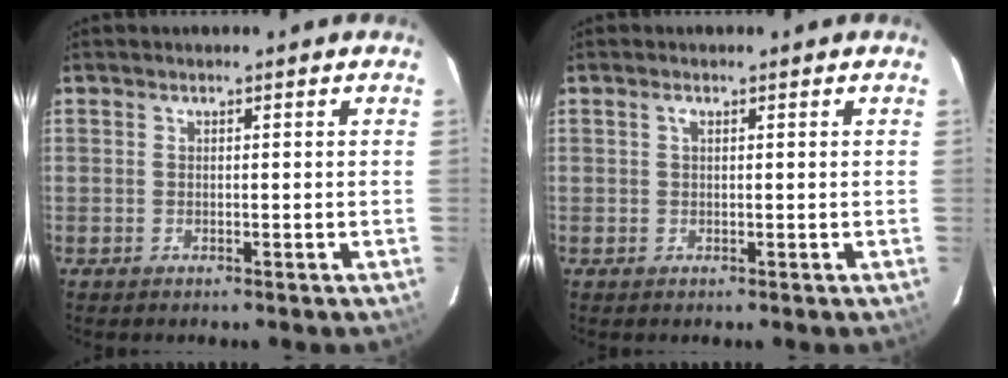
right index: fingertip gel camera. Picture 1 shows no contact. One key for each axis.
{"total": 0.7, "fx": 0.4, "fy": -0.1, "fz": 0.5, "tx": -0.012, "ty": 0.002, "tz": 0.006}